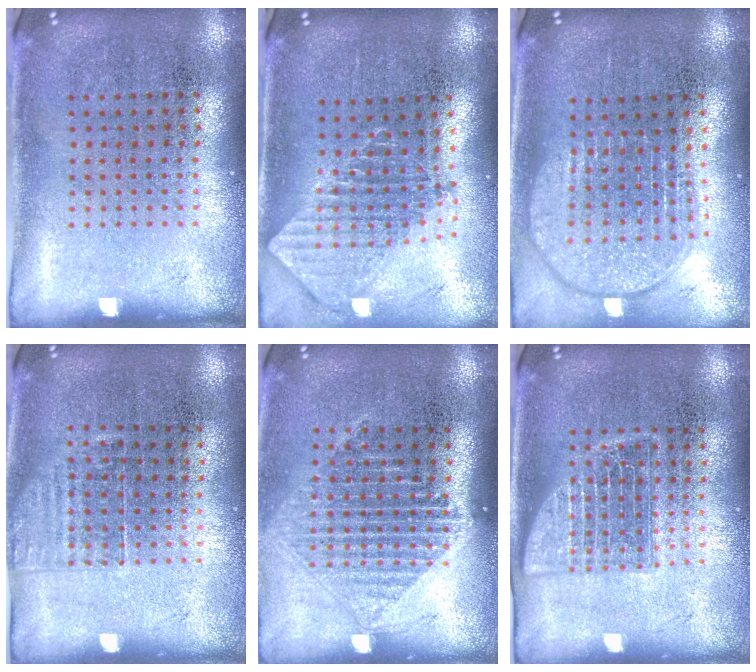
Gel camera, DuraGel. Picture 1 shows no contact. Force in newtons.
{"total": 2.0, "press": 1.5, "slide": 1.3}
{"total": 1.9, "press": 1.5, "slide": 1.1}
{"total": 1.2, "press": 0.9, "slide": 0.7}
{"total": 1.4, "press": 1.3, "slide": 0.6}
{"total": 2.5, "press": 2.5, "slide": 0.4}